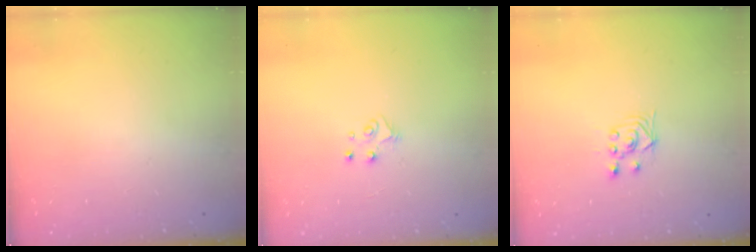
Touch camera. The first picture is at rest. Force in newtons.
{"total": 4.0, "press": 4.0, "slide": 0.2}
{"total": 2.5, "press": 2.2, "slide": 1.2}